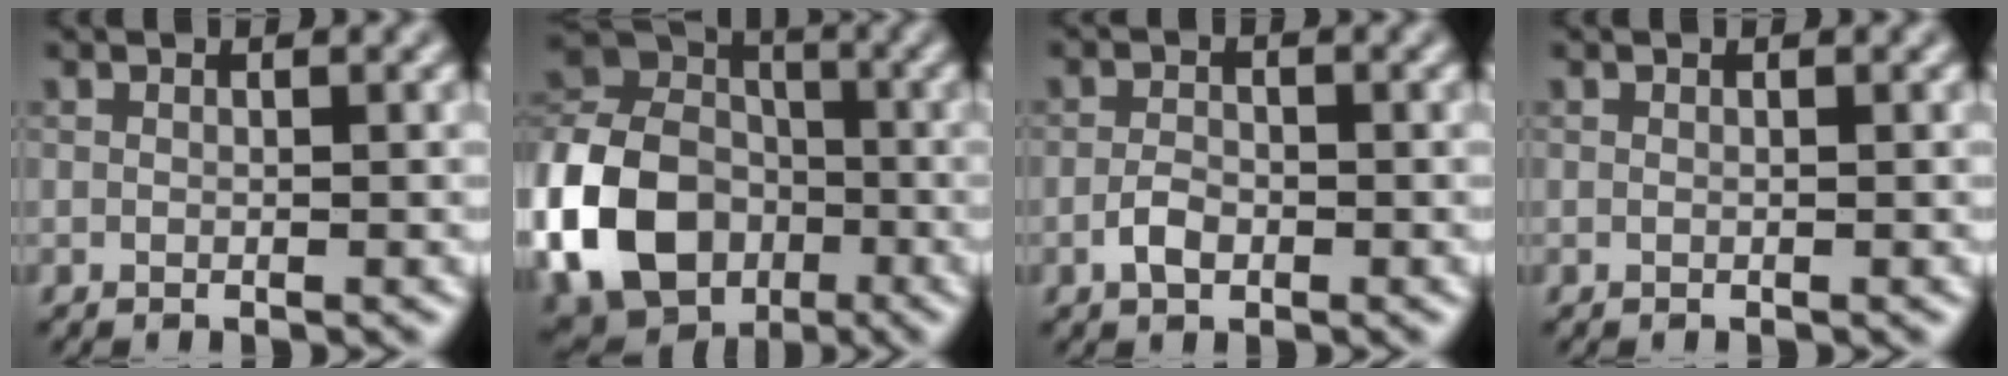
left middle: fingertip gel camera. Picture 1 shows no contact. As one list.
[{"total": 13.5, "force": [-4.4, 10.4, 7.3], "torque": [-0.182, -0.010, -0.092]}, {"total": 1.8, "force": [-0.8, 1.1, 1.2], "torque": [-0.025, 0.005, -0.021]}, {"total": 0.0}]